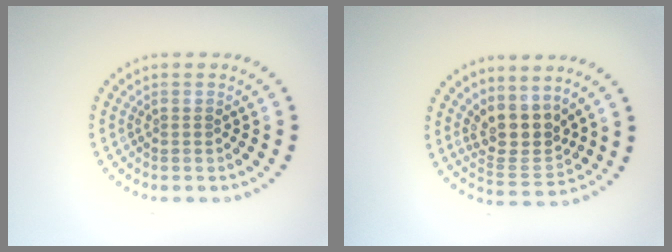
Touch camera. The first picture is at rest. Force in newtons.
{"total": 3.8, "press": 3.1, "slide": 2.2}